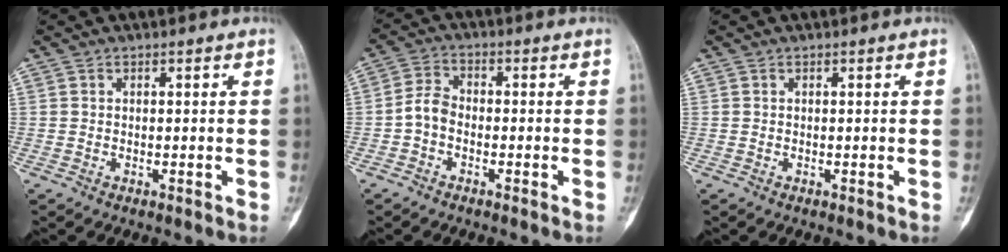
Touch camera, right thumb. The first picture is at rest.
{"total": 4.3, "force": [-1.5, 2.9, 2.8], "torque": [-0.051, 0.018, -0.039]}
{"total": 0.0}